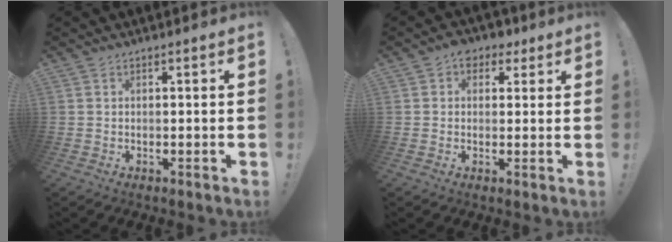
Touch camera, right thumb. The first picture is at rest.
{"total": 5.3, "force": [2.2, 4.3, 2.2], "torque": [-0.014, -0.006, 0.036]}